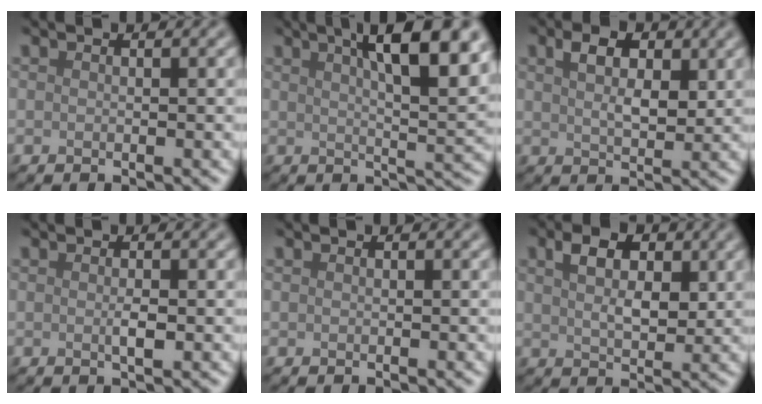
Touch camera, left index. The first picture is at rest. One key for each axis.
{"total": 10.4, "fx": 4.2, "fy": 3.1, "fz": 9.0, "tx": -0.090, "ty": 0.019, "tz": 0.050}
{"total": 4.0, "fx": 1.6, "fy": 2.1, "fz": 3.0, "tx": -0.053, "ty": 0.003, "tz": 0.030}
{"total": 1.2, "fx": -0.1, "fy": 0.2, "fz": 1.2, "tx": -0.022, "ty": -0.002, "tz": -0.002}
{"total": 0.0}
{"total": 4.3, "fx": 1.6, "fy": 2.4, "fz": 3.2, "tx": -0.054, "ty": 0.004, "tz": 0.027}